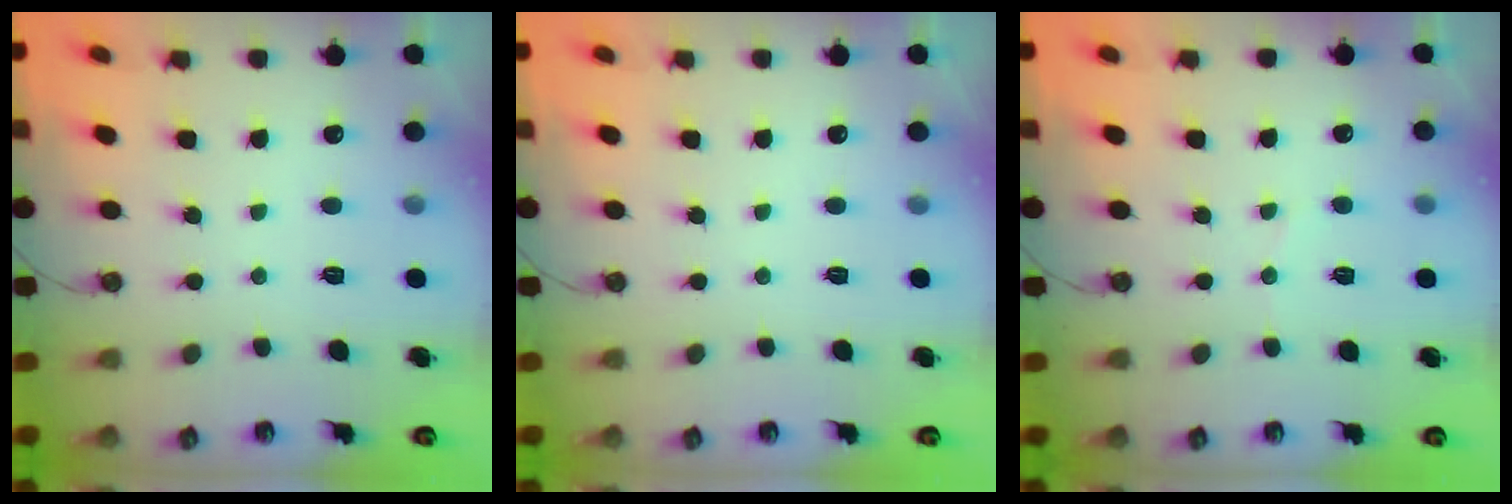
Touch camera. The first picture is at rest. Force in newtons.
{"total": 0.0}
{"total": 3.7, "press": 3.7, "slide": 0.4}